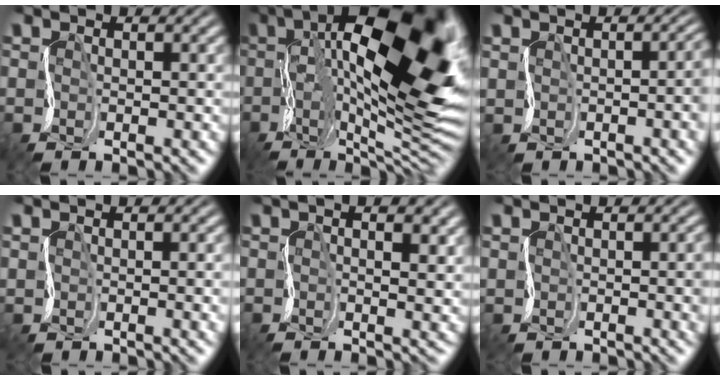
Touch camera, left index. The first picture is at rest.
{"total": 18.3, "force": [3.3, 8.1, 16.1], "torque": [-0.276, 0.023, 0.063]}
{"total": 1.4, "force": [-0.1, 0.2, 1.4], "torque": [-0.016, -0.001, 0.008]}
{"total": 1.7, "force": [0.6, 0.9, 1.3], "torque": [-0.007, 0.000, 0.010]}
{"total": 3.0, "force": [1.9, 0.6, 2.2], "torque": [-0.037, 0.011, 0.025]}
{"total": 0.8, "force": [0.3, 0.2, 0.7], "torque": [-0.009, -0.002, 0.013]}